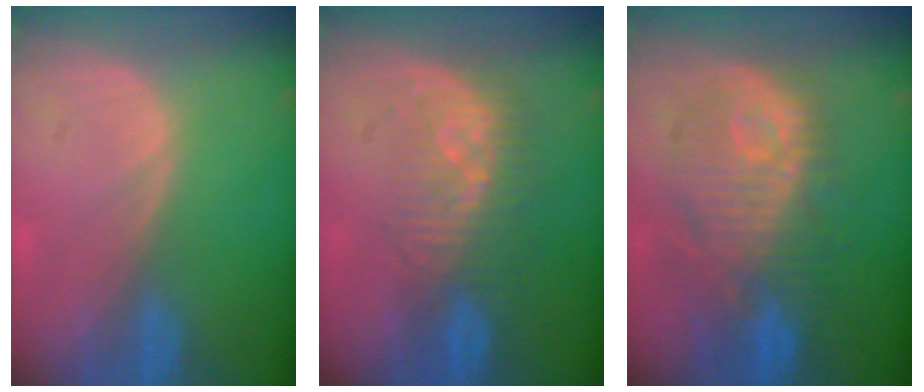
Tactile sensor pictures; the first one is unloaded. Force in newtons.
{"total": 8.2, "press": 7.3, "slide": 3.7}
{"total": 11.0, "press": 10.6, "slide": 3.1}